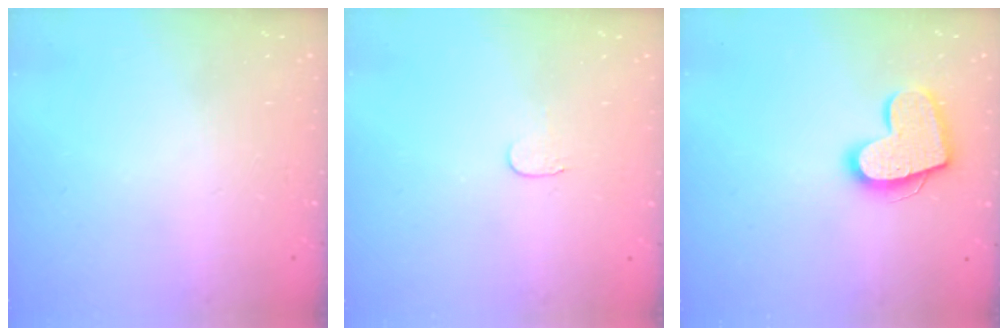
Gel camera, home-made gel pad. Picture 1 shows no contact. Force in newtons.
{"total": 3.3, "press": 3.3, "slide": 0.4}
{"total": 14.9, "press": 14.9, "slide": 1.0}